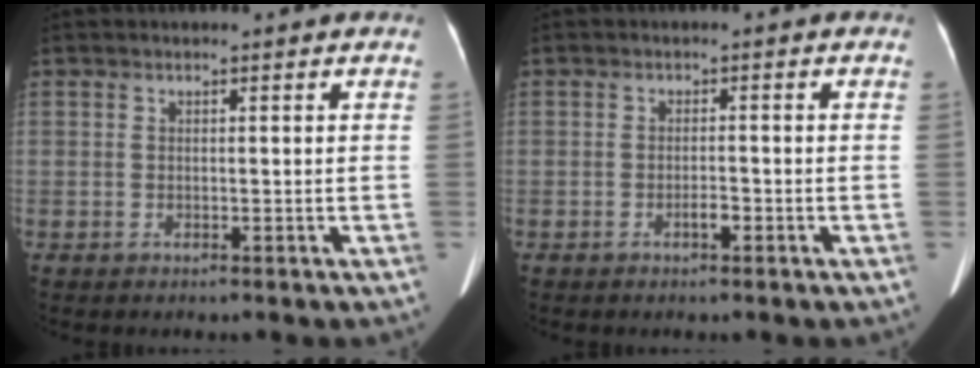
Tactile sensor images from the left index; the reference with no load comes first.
{"total": 1.6, "force": [-0.9, 0.5, 1.2], "torque": [-0.019, 0.002, -0.014]}